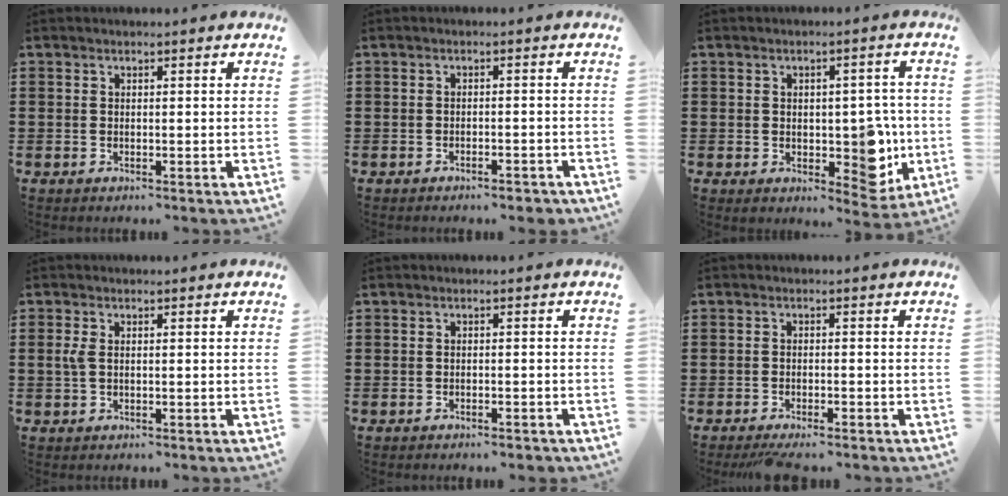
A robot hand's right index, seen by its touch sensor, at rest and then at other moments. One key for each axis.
{"total": 1.7, "fx": -1.5, "fy": 0.0, "fz": 0.8, "tx": -0.018, "ty": -0.003, "tz": -0.028}
{"total": 7.5, "fx": -0.6, "fy": 4.7, "fz": 5.7, "tx": -0.061, "ty": -0.001, "tz": -0.010}
{"total": 1.9, "fx": 0.1, "fy": 0.9, "fz": 1.7, "tx": -0.050, "ty": 0.000, "tz": -0.004}
{"total": 0.9, "fx": -0.8, "fy": 0.0, "fz": 0.5, "tx": -0.014, "ty": -0.006, "tz": -0.013}
{"total": 1.7, "fx": -1.5, "fy": 0.0, "fz": 0.7, "tx": -0.012, "ty": -0.002, "tz": -0.028}